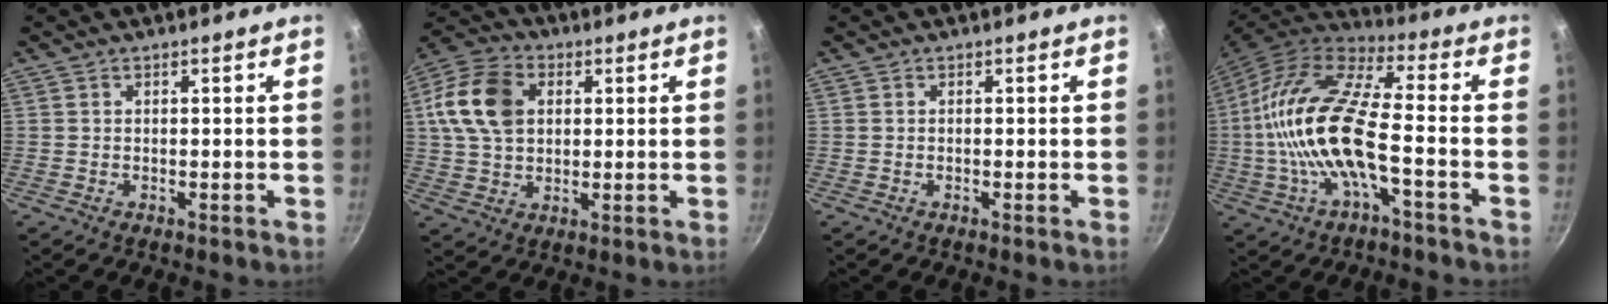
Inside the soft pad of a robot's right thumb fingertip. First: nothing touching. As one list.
[{"total": 13.7, "force": [2.9, 9.8, 9.2], "torque": [-0.159, 0.011, 0.040]}, {"total": 0.0}, {"total": 19.1, "force": [-3.1, 6.8, 17.6], "torque": [-0.346, 0.035, -0.073]}]